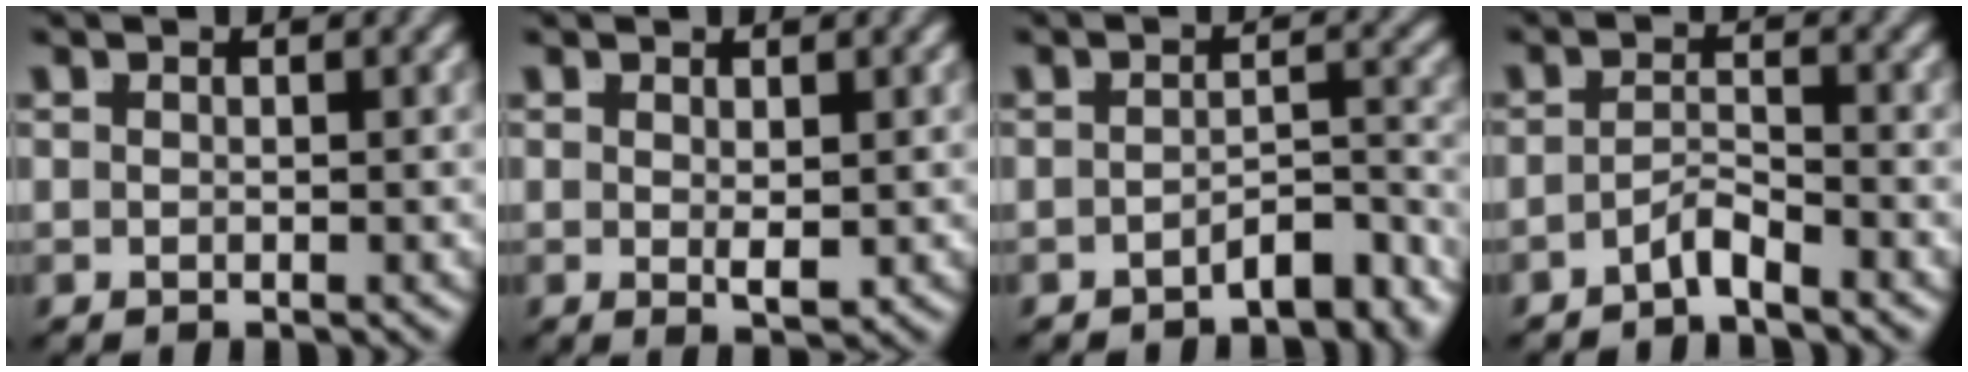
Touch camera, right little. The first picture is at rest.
{"total": 1.3, "force": [-0.1, -0.1, 1.3], "torque": [-0.014, -0.008, 0.006]}
{"total": 4.2, "force": [-3.8, 0.5, 1.8], "torque": [-0.007, -0.012, -0.055]}
{"total": 2.4, "force": [-2.2, 0.1, 0.9], "torque": [-0.009, -0.010, -0.037]}